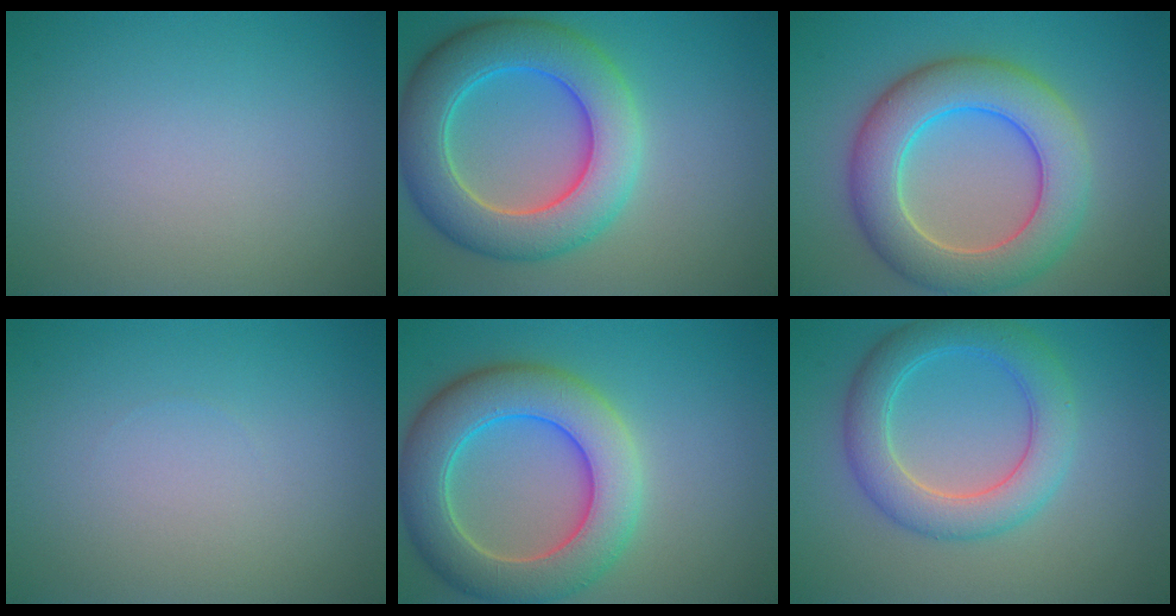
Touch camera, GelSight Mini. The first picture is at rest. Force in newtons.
{"total": 9.0, "press": 9.0, "slide": 0.3}
{"total": 8.4, "press": 8.4, "slide": 0.5}
{"total": 0.0}
{"total": 8.9, "press": 8.8, "slide": 0.4}
{"total": 5.3, "press": 5.3, "slide": 0.3}